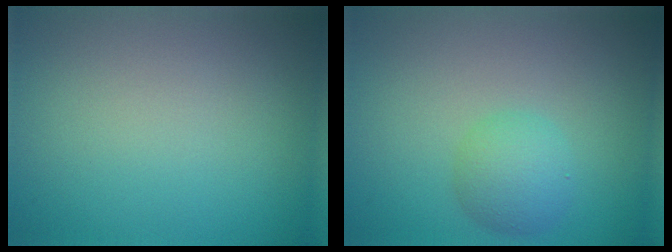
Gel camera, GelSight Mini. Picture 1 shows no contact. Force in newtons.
{"total": 2.8, "press": 2.8, "slide": 0.1}